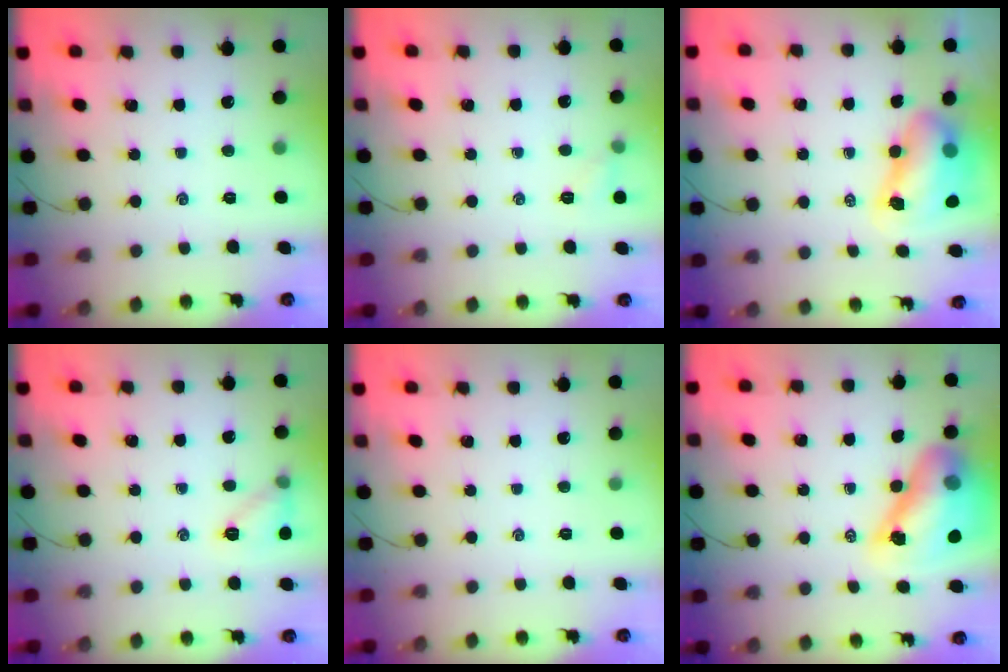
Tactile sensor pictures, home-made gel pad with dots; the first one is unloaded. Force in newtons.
{"total": 4.1, "press": 3.9, "slide": 1.3}
{"total": 9.9, "press": 9.5, "slide": 2.7}
{"total": 7.8, "press": 7.7, "slide": 1.1}
{"total": 0.0}
{"total": 15.9, "press": 15.3, "slide": 4.4}